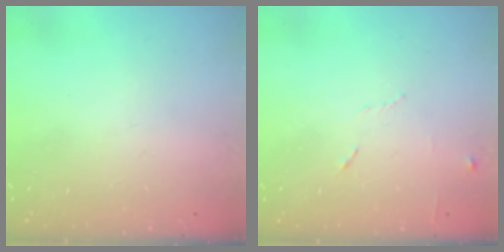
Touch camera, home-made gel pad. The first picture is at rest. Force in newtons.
{"total": 6.4, "press": 6.3, "slide": 0.7}